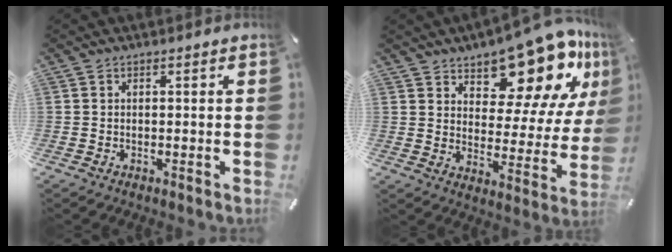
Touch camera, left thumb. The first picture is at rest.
{"total": 17.2, "force": [13.6, 7.3, 7.4], "torque": [-0.097, -0.118, 0.231]}